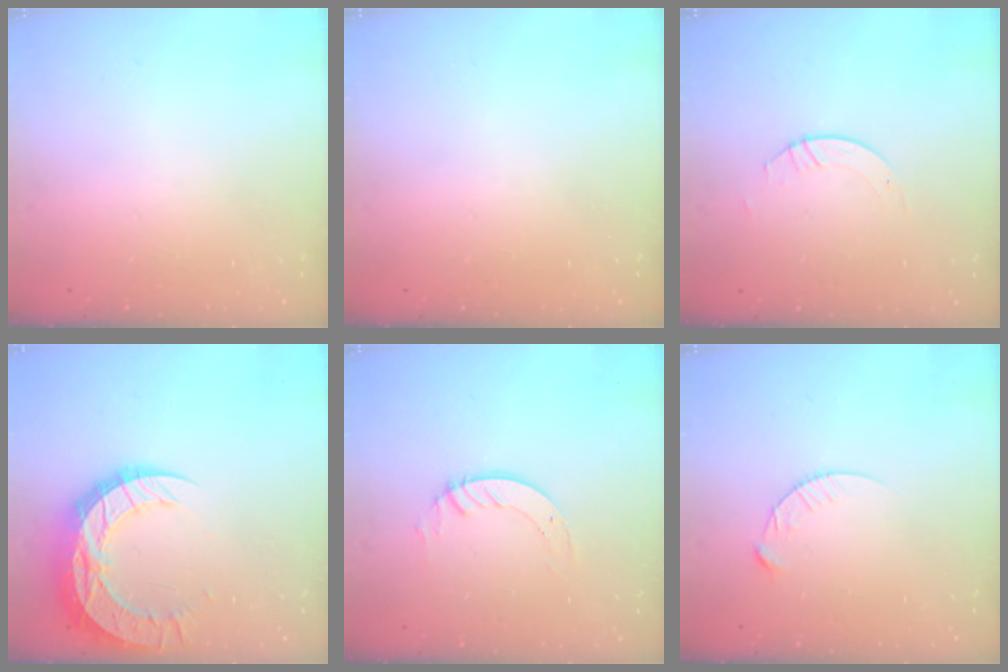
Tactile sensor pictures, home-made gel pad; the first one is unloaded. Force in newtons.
{"total": 0.0}
{"total": 1.1, "press": 1.1, "slide": 0.1}
{"total": 17.5, "press": 17.4, "slide": 1.4}
{"total": 3.4, "press": 3.4, "slide": 0.1}
{"total": 4.3, "press": 4.3, "slide": 0.4}